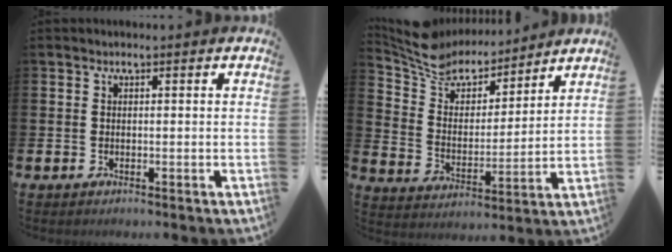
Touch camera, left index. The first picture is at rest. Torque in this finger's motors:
{"motor_torque": [1.10, -1.04, 0.21, 0.04]}